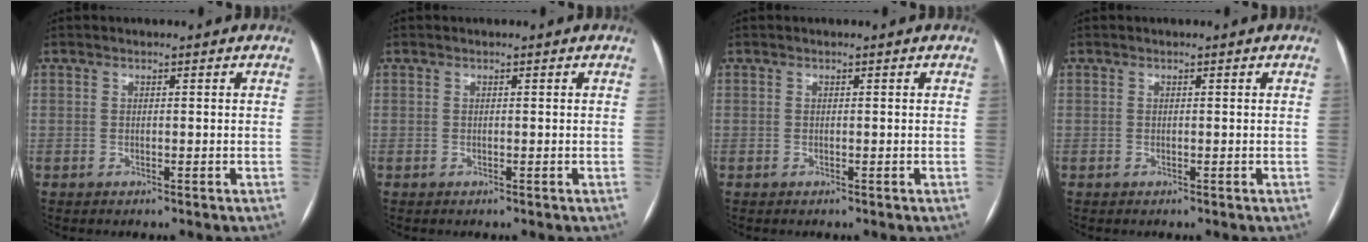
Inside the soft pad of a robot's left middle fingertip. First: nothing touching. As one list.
[{"total": 0.0}, {"total": 0.0}, {"total": 0.0}]